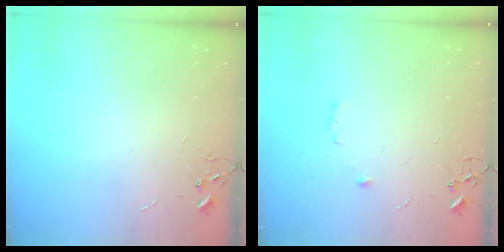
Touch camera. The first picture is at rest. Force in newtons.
{"total": 4.9, "press": 4.8, "slide": 0.9}